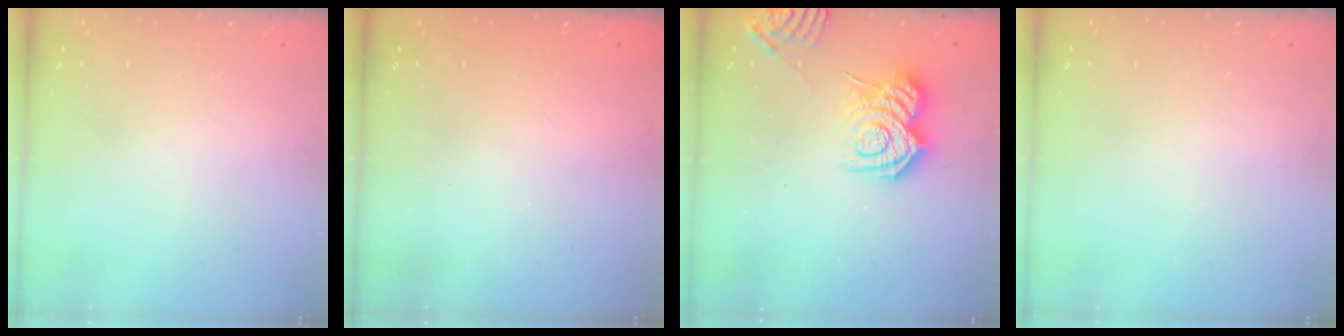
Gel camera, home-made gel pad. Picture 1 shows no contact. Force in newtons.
{"total": 2.4, "press": 2.3, "slide": 0.7}
{"total": 8.6, "press": 8.5, "slide": 1.2}
{"total": 0.0}